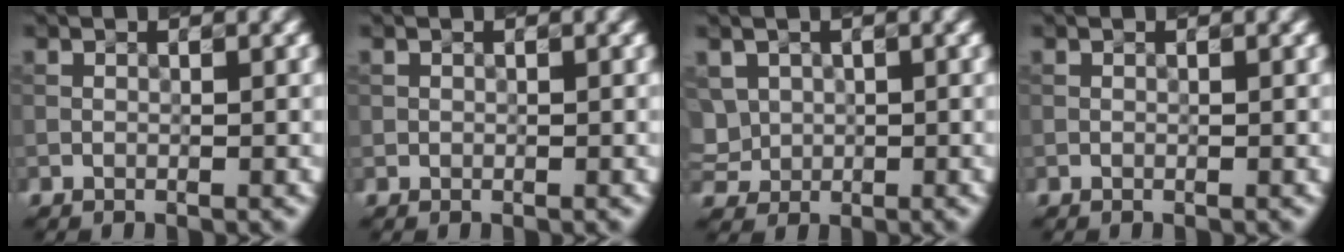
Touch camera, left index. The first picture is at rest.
{"total": 0.0}
{"total": 4.0, "force": [0.7, 3.5, 1.8], "torque": [-0.048, 0.016, 0.016]}
{"total": 0.0}